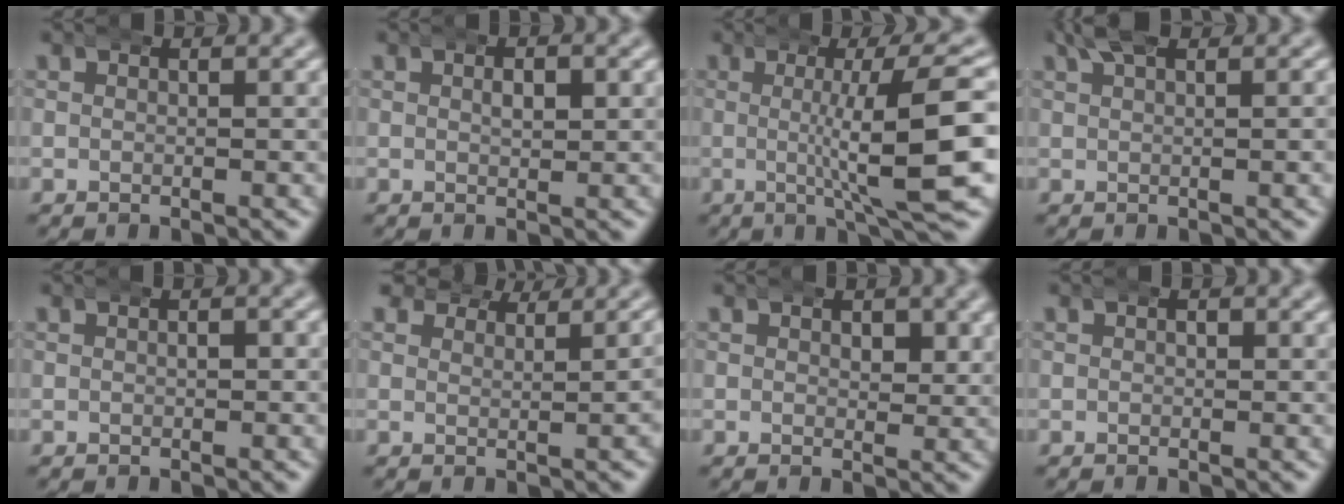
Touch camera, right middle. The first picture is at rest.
{"total": 1.9, "force": [0.5, 0.9, 1.6], "torque": [-0.015, 0.003, 0.005]}
{"total": 9.6, "force": [0.1, 1.6, 9.5], "torque": [-0.129, 0.003, 0.003]}
{"total": 2.0, "force": [1.5, 0.2, 1.3], "torque": [-0.022, 0.004, 0.024]}
{"total": 1.0, "force": [0.0, 0.7, 0.7], "torque": [-0.006, 0.000, -0.002]}
{"total": 1.4, "force": [1.4, 0.1, -0.2], "torque": [0.008, -0.007, 0.024]}
{"total": 1.9, "force": [0.7, 1.3, 1.2], "torque": [-0.013, -0.007, 0.012]}
{"total": 0.6, "force": [0.1, 0.4, 0.4], "torque": [-0.002, -0.001, 0.003]}